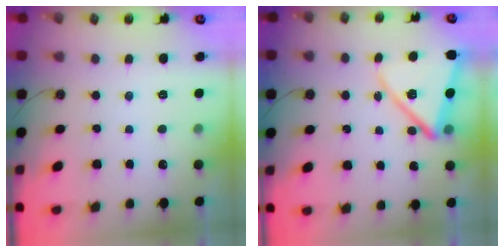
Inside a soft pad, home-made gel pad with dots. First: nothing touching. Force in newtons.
{"total": 14.2, "press": 14.1, "slide": 1.4}